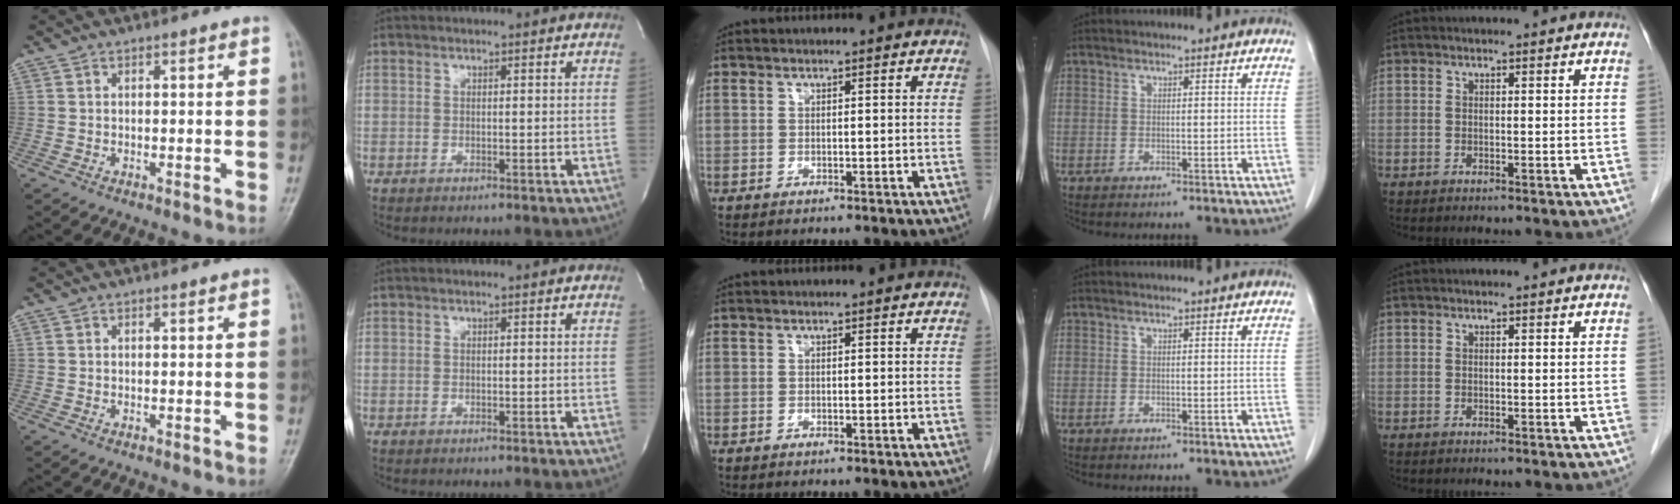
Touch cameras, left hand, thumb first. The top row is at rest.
{}